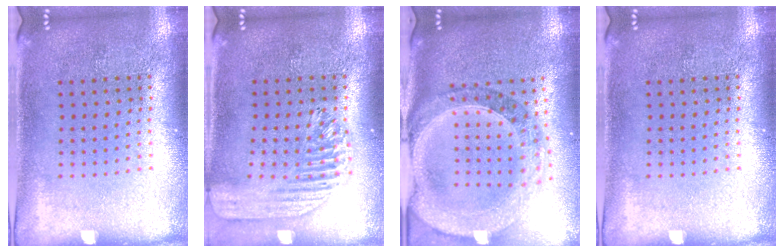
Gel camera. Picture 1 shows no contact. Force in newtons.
{"total": 1.7, "press": 1.5, "slide": 0.7}
{"total": 1.8, "press": 1.7, "slide": 0.5}
{"total": 0.0}